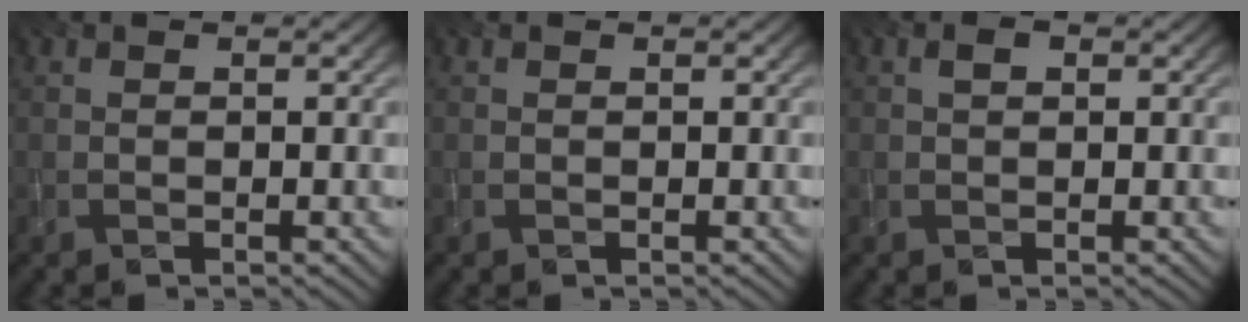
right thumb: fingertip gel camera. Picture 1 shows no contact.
{"total": 0.0}
{"total": 1.2, "force": [0.1, 0.7, 0.9], "torque": [-0.012, 0.002, 0.001]}